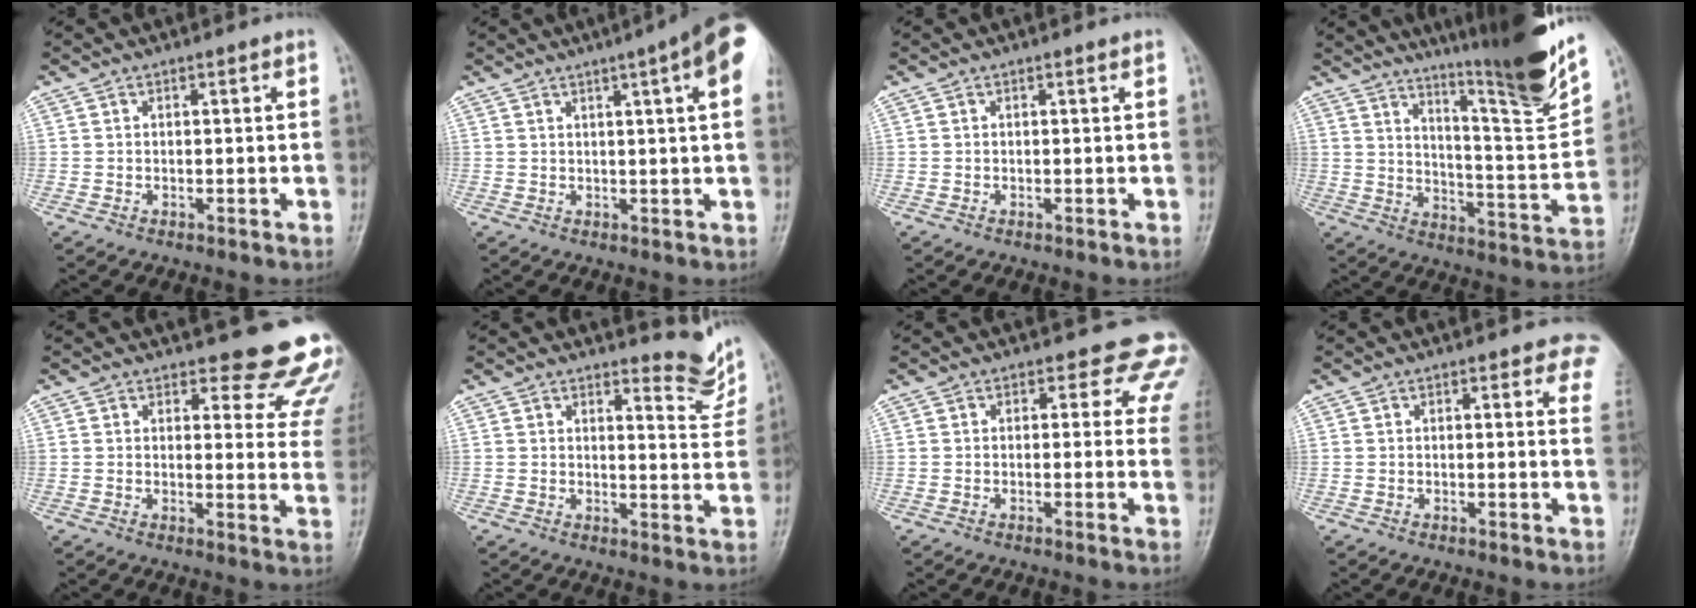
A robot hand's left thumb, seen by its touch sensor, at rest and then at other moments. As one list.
[{"total": 12.0, "force": [5.5, 1.2, 10.5], "torque": [-0.127, 0.004, 0.058]}, {"total": 0.0}, {"total": 21.0, "force": [15.5, 1.5, 14.1], "torque": [-0.185, -0.100, 0.234]}, {"total": 14.6, "force": [13.3, 4.7, 3.9], "torque": [0.012, -0.106, 0.127]}, {"total": 5.9, "force": [5.6, 1.4, 1.0], "torque": [0.007, -0.063, 0.065]}, {"total": 7.1, "force": [4.4, 4.6, 3.2], "torque": [0.009, -0.011, 0.023]}, {"total": 5.2, "force": [4.1, 2.2, 2.4], "torque": [0.006, -0.015, 0.020]}]